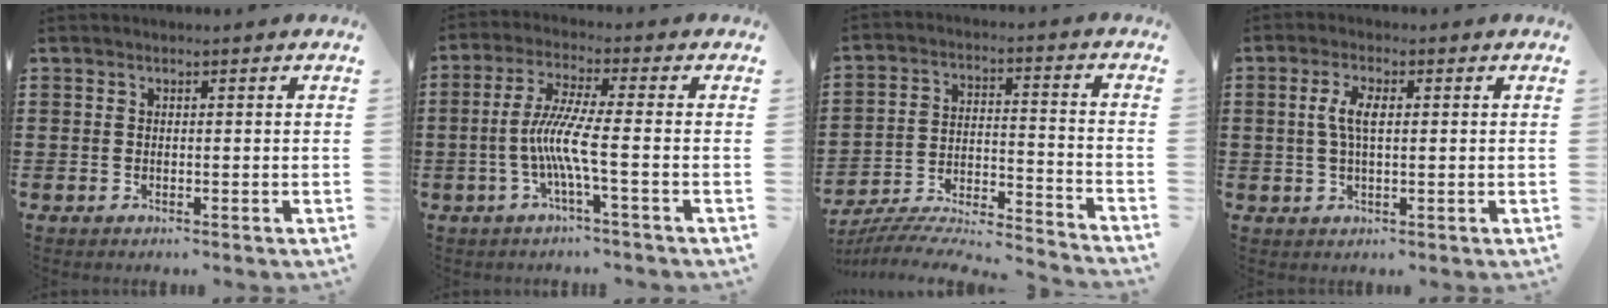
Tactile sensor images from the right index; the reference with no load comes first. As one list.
[{"total": 7.2, "force": [-1.6, -0.4, 7.0], "torque": [-0.148, -0.014, -0.039]}, {"total": 6.0, "force": [-5.7, 0.3, 1.8], "torque": [-0.036, -0.007, -0.117]}, {"total": 4.2, "force": [0.7, 1.5, 3.8], "torque": [-0.084, 0.005, 0.009]}]